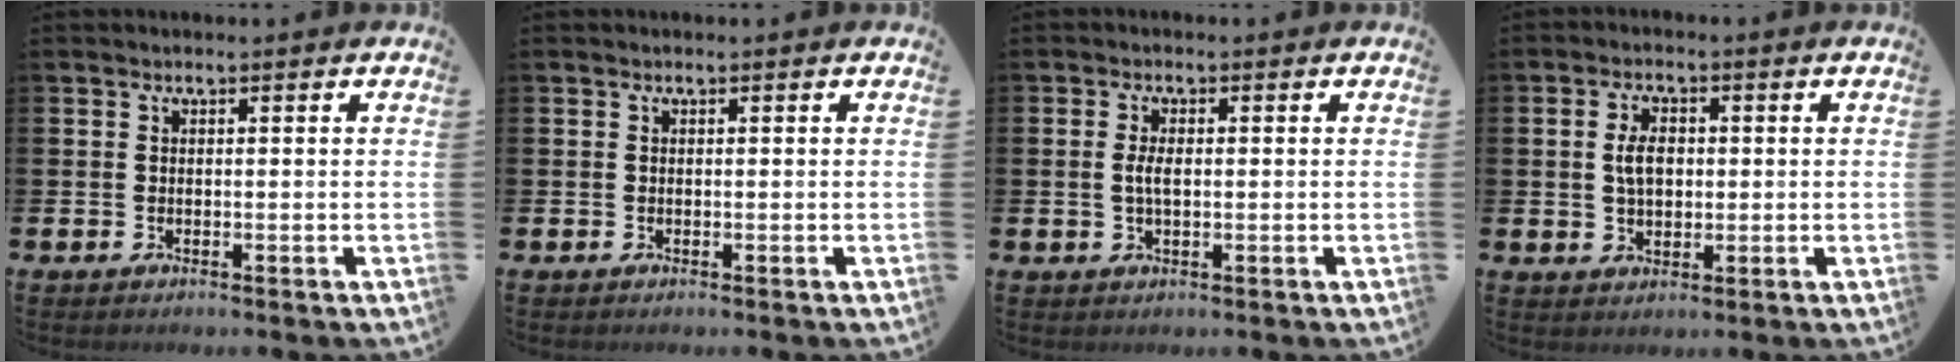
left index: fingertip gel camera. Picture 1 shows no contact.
{"total": 0.0}
{"total": 2.5, "force": [0.1, 1.0, 2.3], "torque": [-0.038, 0.001, -0.001]}
{"total": 4.1, "force": [0.6, 2.7, 3.0], "torque": [-0.032, 0.000, 0.002]}